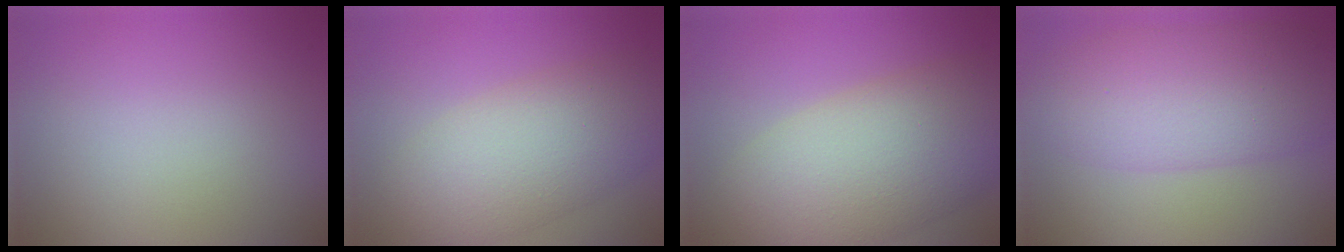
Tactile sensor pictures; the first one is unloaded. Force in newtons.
{"total": 7.0, "press": 7.0, "slide": 0.3}
{"total": 10.0, "press": 10.0, "slide": 0.6}
{"total": 7.6, "press": 7.6, "slide": 0.1}